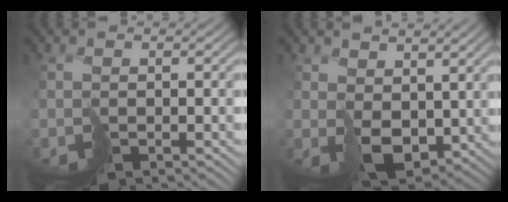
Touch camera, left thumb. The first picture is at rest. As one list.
[{"total": 5.9, "force": [3.0, 3.8, 3.5], "torque": [-0.096, -0.010, 0.068]}]